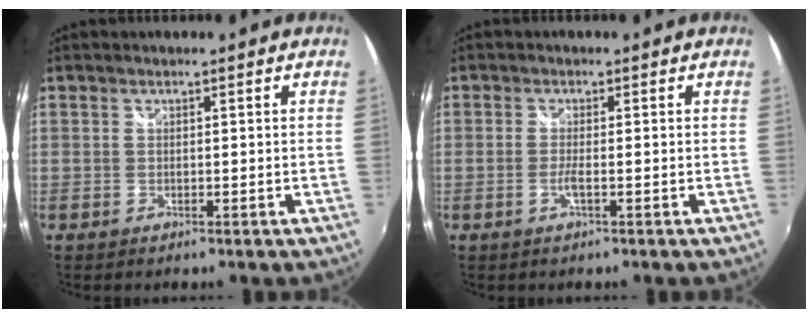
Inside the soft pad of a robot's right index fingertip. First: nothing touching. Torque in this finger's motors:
{"motor_torque": [0.05, 0.03, 0.03, 0.01]}